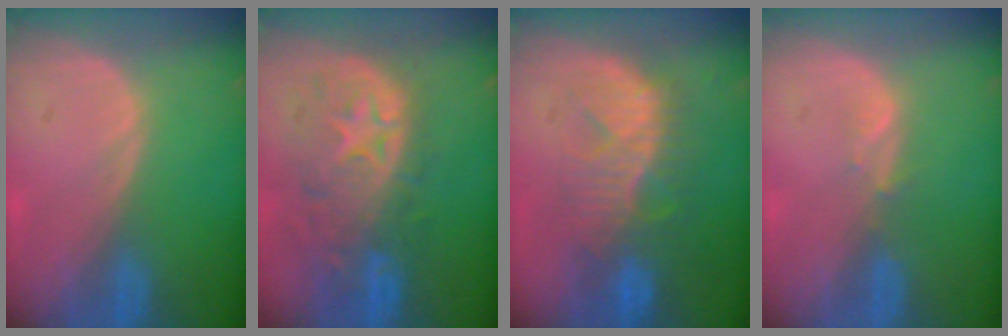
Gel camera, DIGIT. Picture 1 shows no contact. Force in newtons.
{"total": 11.1, "press": 9.9, "slide": 5.1}
{"total": 9.6, "press": 9.0, "slide": 3.3}
{"total": 1.4, "press": 1.2, "slide": 0.6}